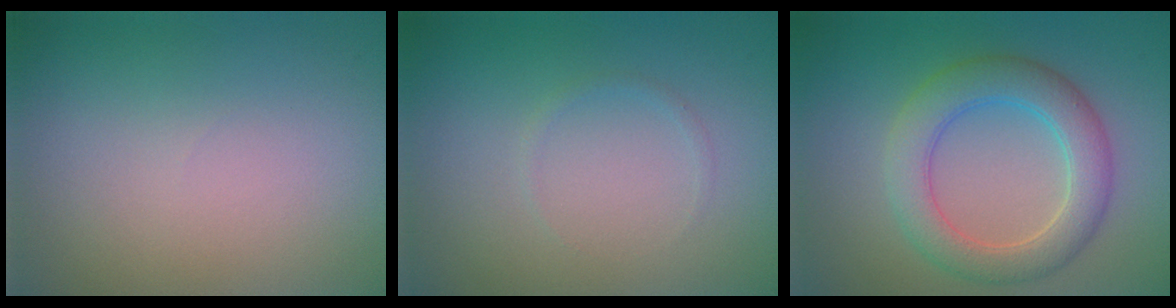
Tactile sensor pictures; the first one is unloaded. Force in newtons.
{"total": 0.5, "press": 0.5, "slide": 0.0}
{"total": 5.2, "press": 5.2, "slide": 0.4}